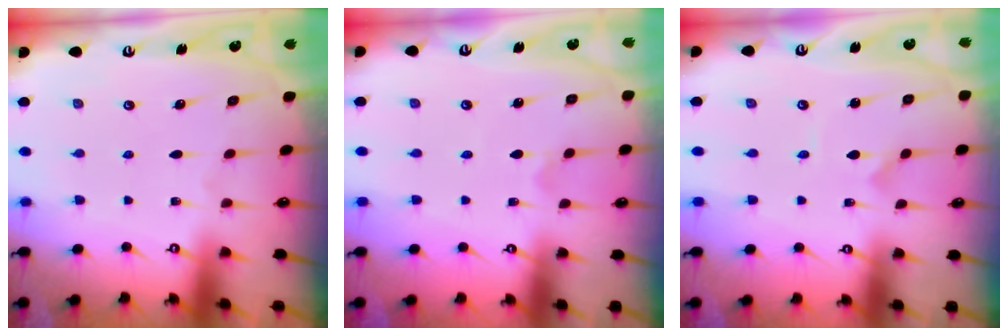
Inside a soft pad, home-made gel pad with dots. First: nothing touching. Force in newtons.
{"total": 1.8, "press": 1.8, "slide": 0.4}
{"total": 0.0}